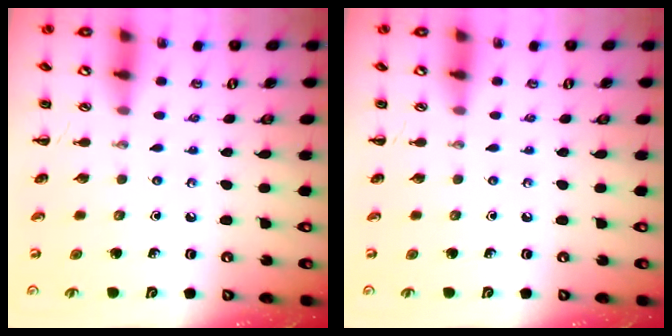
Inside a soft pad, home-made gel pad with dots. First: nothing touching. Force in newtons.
{"total": 0.0}